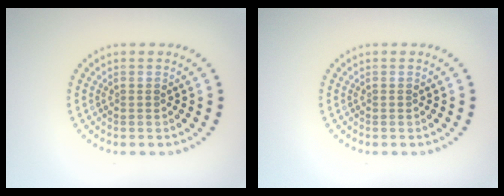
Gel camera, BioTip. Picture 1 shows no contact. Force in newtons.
{"total": 0.0}